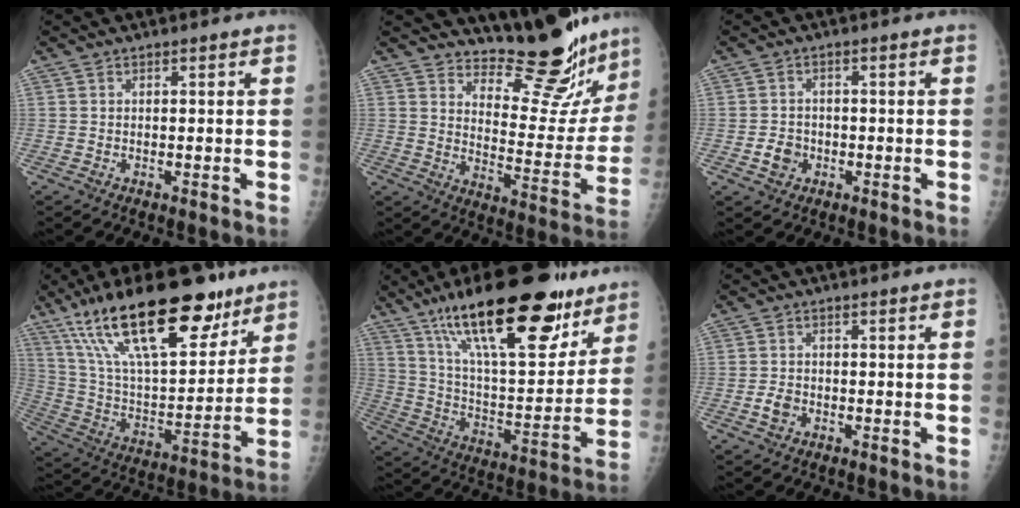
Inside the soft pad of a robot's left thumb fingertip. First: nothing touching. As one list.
[{"total": 17.0, "force": [15.6, 4.3, 5.5], "torque": [-0.030, -0.138, 0.212]}, {"total": 3.5, "force": [-1.1, 3.0, 1.4], "torque": [-0.011, 0.007, -0.019]}, {"total": 28.2, "force": [17.9, 10.7, 19.0], "torque": [-0.289, -0.043, 0.308]}, {"total": 28.7, "force": [18.5, 10.0, 19.6], "torque": [-0.278, -0.054, 0.301]}, {"total": 2.5, "force": [-0.9, 1.9, 1.4], "torque": [-0.021, 0.004, -0.016]}]